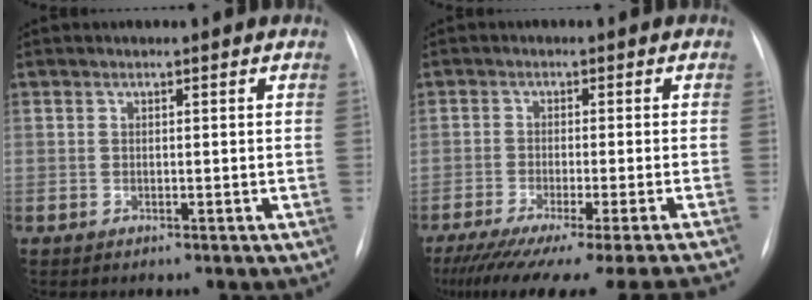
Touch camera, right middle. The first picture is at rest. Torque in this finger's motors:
{"motor_torque": [1.09, -1.05, 0.24, 0.12]}